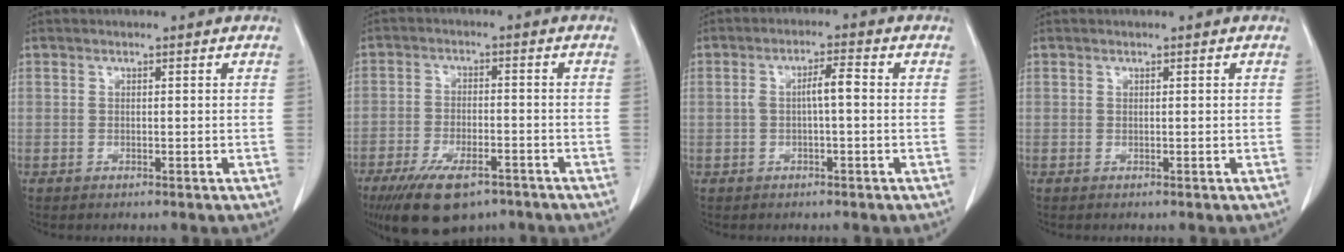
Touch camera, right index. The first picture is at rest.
{"total": 11.3, "force": [-7.7, 4.4, 7.0], "torque": [-0.125, -0.012, -0.123]}
{"total": 3.5, "force": [-0.3, 0.7, 3.4], "torque": [-0.062, 0.014, -0.003]}
{"total": 0.0}